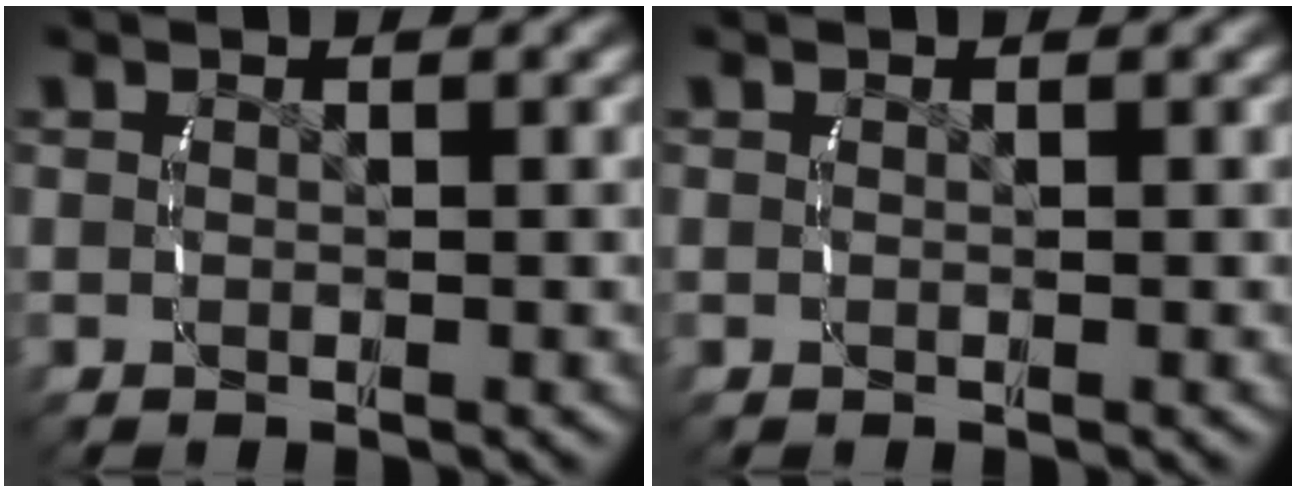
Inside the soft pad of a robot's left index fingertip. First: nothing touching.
{"total": 0.0}